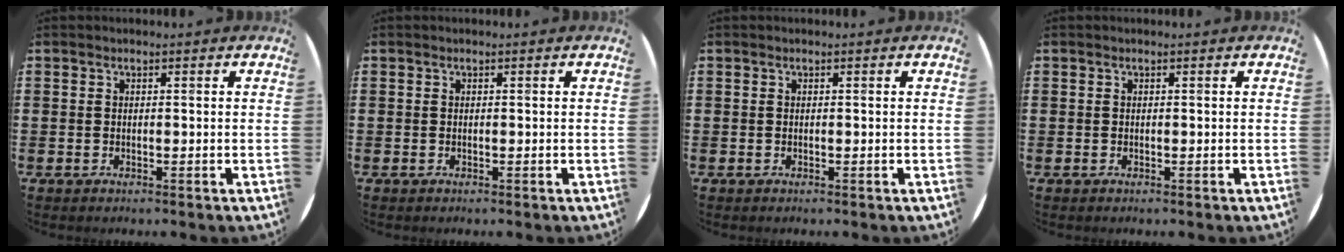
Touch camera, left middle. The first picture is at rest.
{"total": 0.0}
{"total": 0.0}
{"total": 0.0}